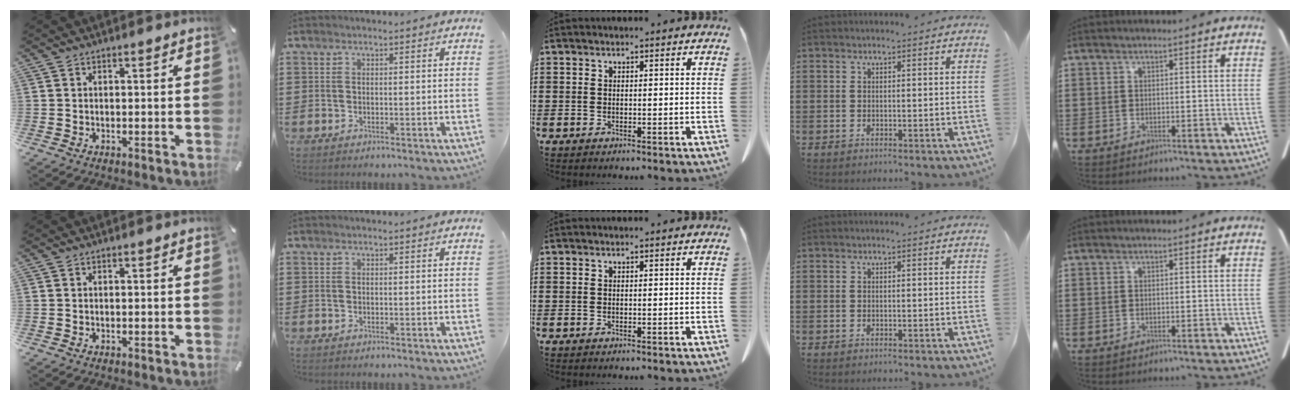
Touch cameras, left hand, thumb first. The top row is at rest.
{}